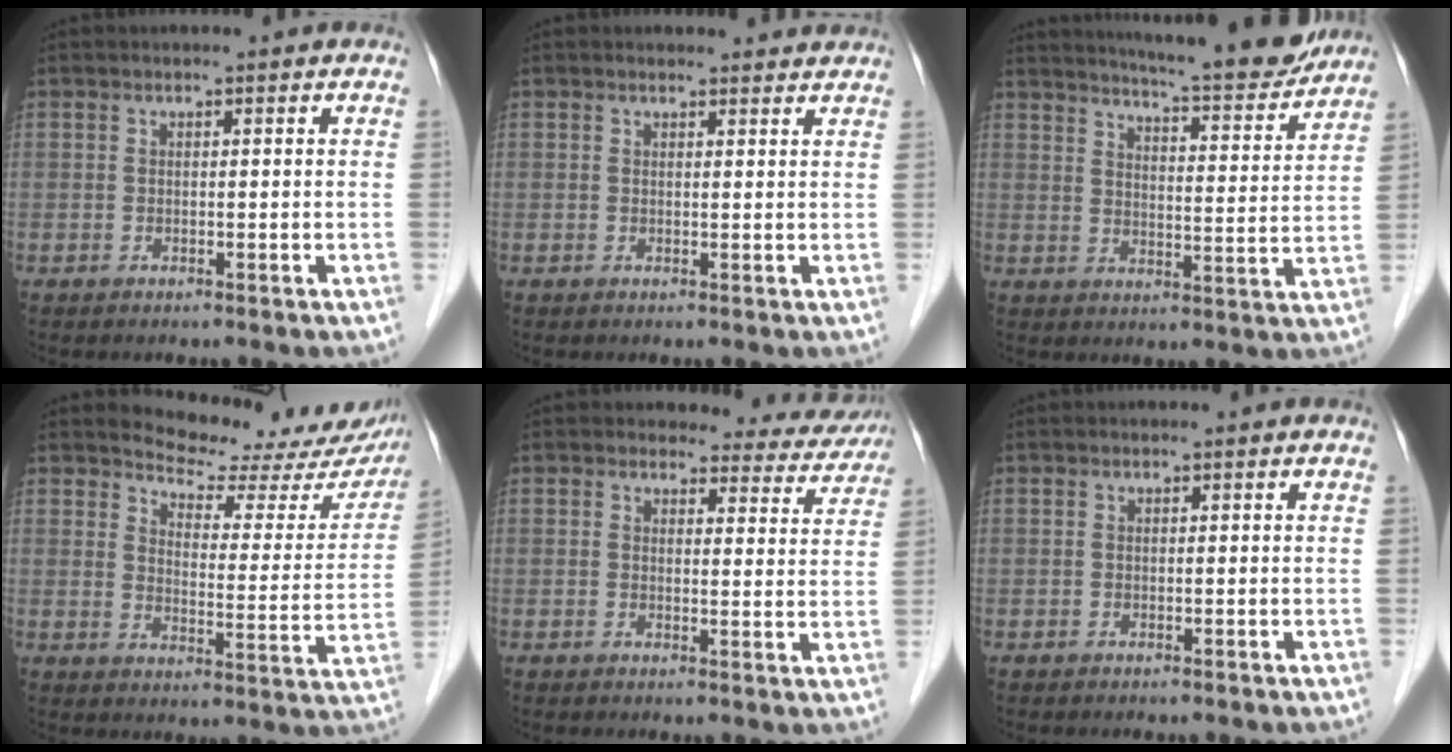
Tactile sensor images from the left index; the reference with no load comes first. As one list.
[{"total": 3.8, "force": [3.7, 0.8, 0.3], "torque": [-0.006, 0.006, 0.036]}, {"total": 15.8, "force": [14.6, 1.2, 5.8], "torque": [-0.090, -0.028, 0.191]}, {"total": 17.6, "force": [16.8, 4.0, 3.3], "torque": [-0.021, -0.068, 0.184]}, {"total": 8.6, "force": [8.2, 2.7, 0.4], "torque": [0.023, -0.020, 0.071]}, {"total": 0.0}]